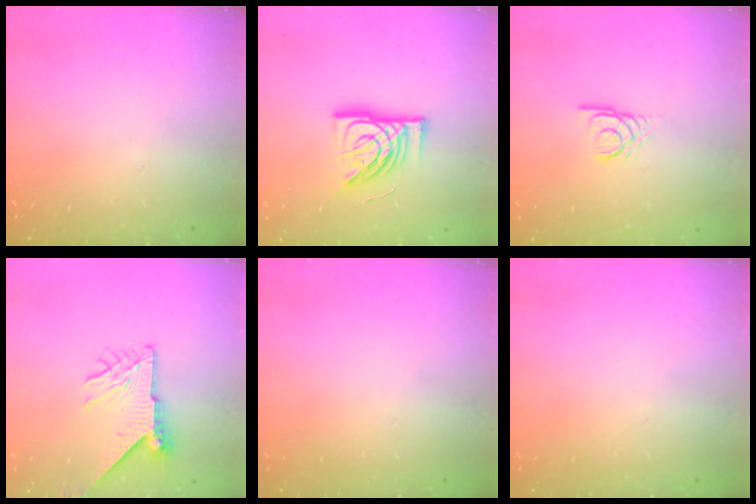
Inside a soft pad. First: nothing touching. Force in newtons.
{"total": 15.1, "press": 15.0, "slide": 1.7}
{"total": 2.8, "press": 2.8, "slide": 0.1}
{"total": 11.2, "press": 11.2, "slide": 1.0}
{"total": 0.0}
{"total": 0.0}